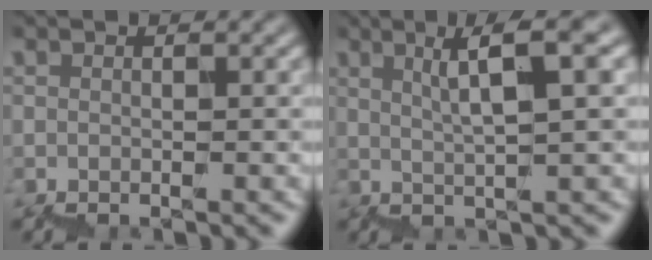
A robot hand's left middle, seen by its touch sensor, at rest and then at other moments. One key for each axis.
{"total": 5.2, "fx": 3.1, "fy": 0.5, "fz": 4.2, "tx": -0.061, "ty": 0.024, "tz": 0.051}